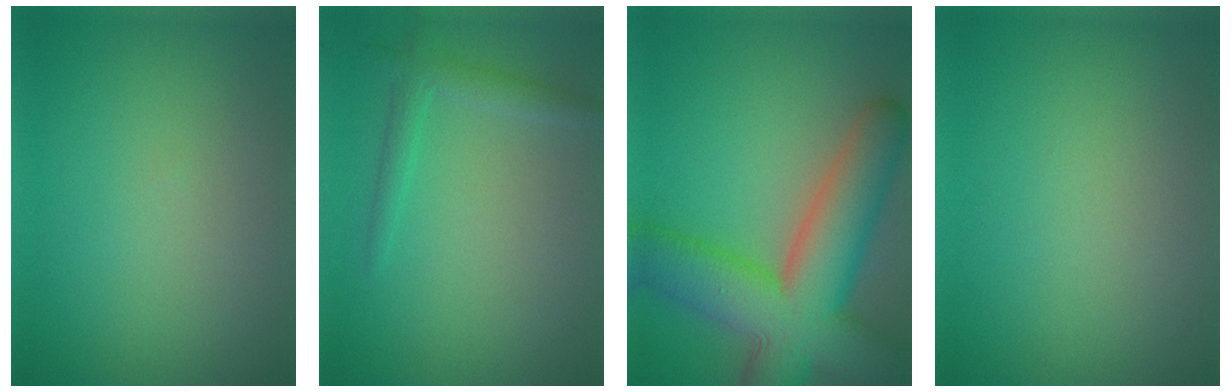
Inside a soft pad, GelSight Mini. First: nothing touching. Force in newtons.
{"total": 1.2, "press": 1.2, "slide": 0.1}
{"total": 12.8, "press": 12.8, "slide": 0.6}
{"total": 0.0}